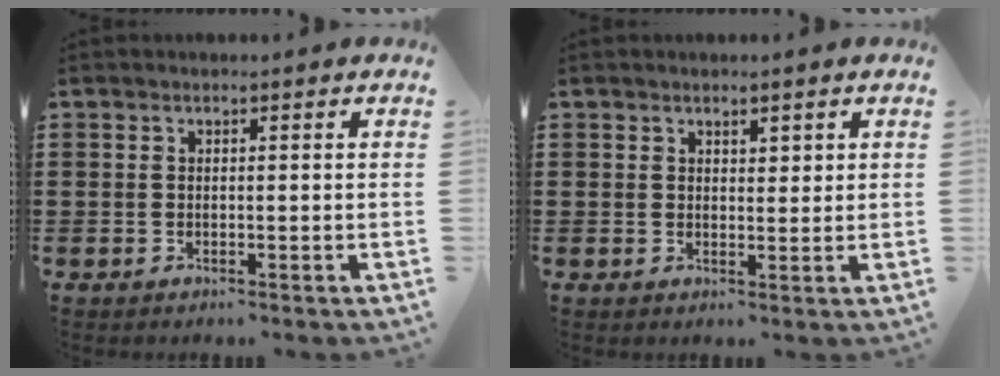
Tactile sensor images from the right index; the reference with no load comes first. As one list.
[{"total": 1.7, "force": [1.4, 0.9, 0.4], "torque": [-0.002, 0.003, 0.024]}]